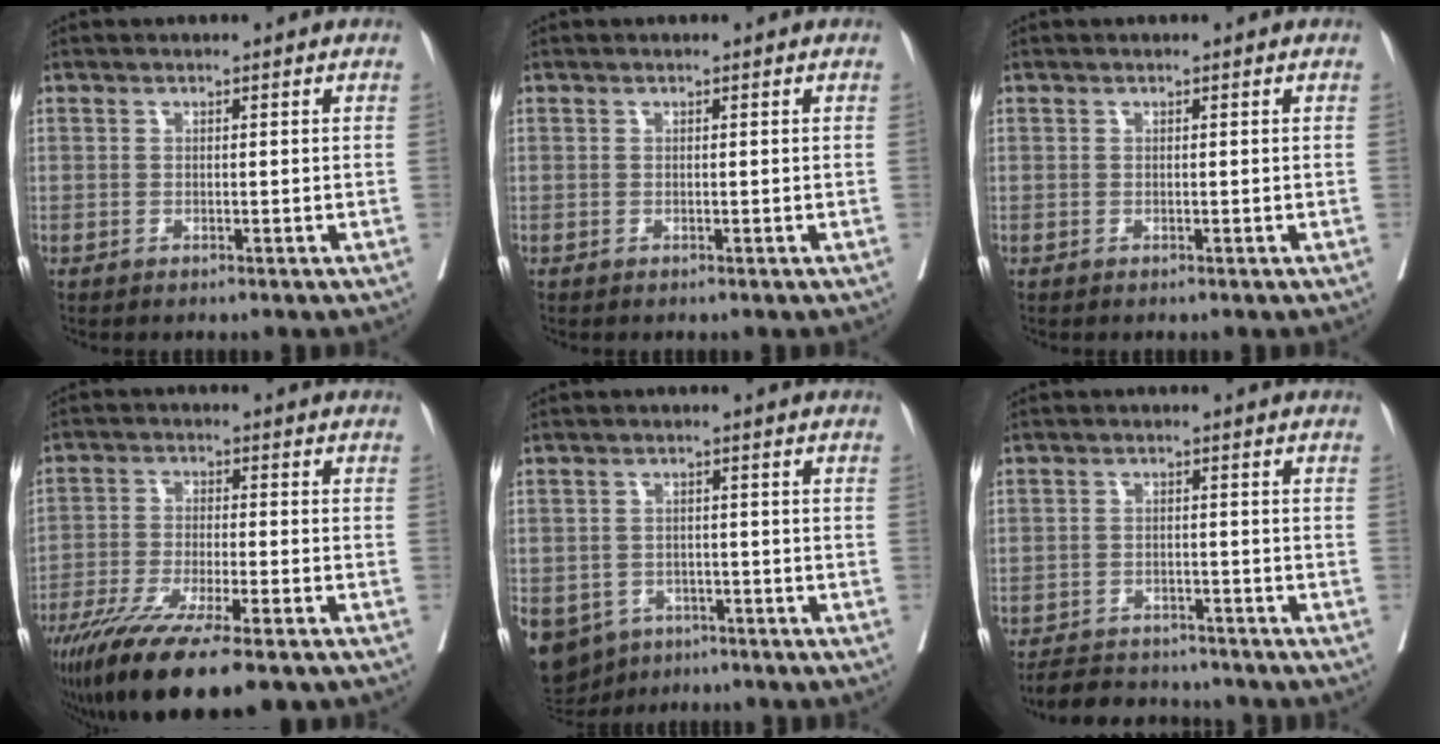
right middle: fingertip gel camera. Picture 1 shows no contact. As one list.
[{"total": 0.0}, {"total": 0.0}, {"total": 16.1, "force": [-11.5, 2.3, 11.1], "torque": [-0.188, -0.047, -0.187]}, {"total": 12.4, "force": [-6.8, 9.5, 4.1], "torque": [-0.123, -0.006, -0.088]}, {"total": 7.5, "force": [-7.1, 2.1, 1.4], "torque": [-0.020, 0.000, -0.103]}]